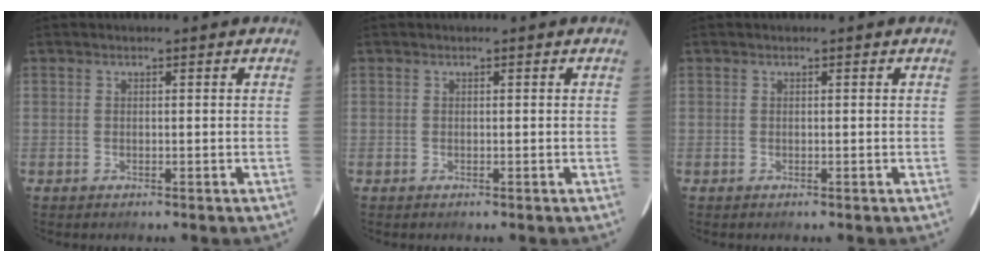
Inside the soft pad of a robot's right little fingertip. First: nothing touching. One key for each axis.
{"total": 0.0}
{"total": 0.0}